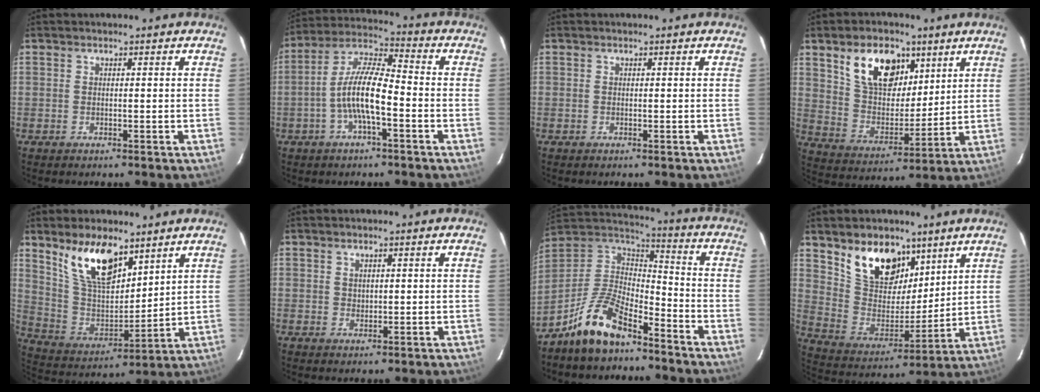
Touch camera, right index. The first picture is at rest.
{"total": 10.5, "force": [-3.3, 2.7, 9.6], "torque": [-0.200, 0.009, -0.064]}
{"total": 0.0}
{"total": 15.0, "force": [7.9, 8.7, 9.4], "torque": [-0.169, 0.018, 0.153]}
{"total": 15.3, "force": [9.8, 6.8, 9.6], "torque": [-0.182, -0.001, 0.199]}
{"total": 1.3, "force": [0.8, 0.9, 0.4], "torque": [-0.002, 0.004, 0.015]}
{"total": 11.7, "force": [-7.9, 4.9, 7.0], "torque": [-0.157, 0.024, -0.152]}
{"total": 16.1, "force": [9.8, 9.5, 8.5], "torque": [-0.174, 0.007, 0.193]}